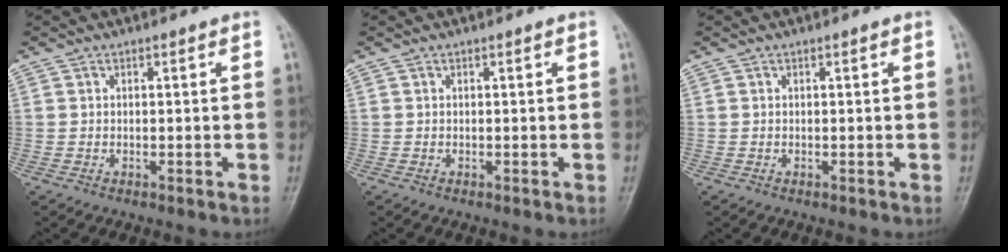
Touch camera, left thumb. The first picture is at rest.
{"total": 0.0}
{"total": 0.0}